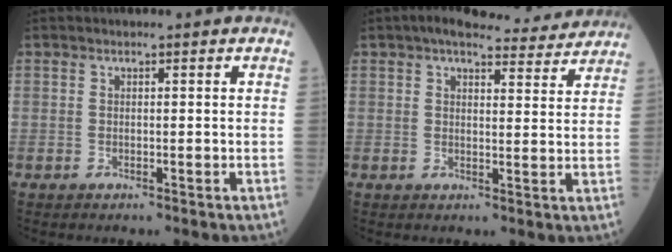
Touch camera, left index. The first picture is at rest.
{"total": 11.5, "force": [10.4, 2.4, 4.1], "torque": [-0.042, 0.013, 0.120]}